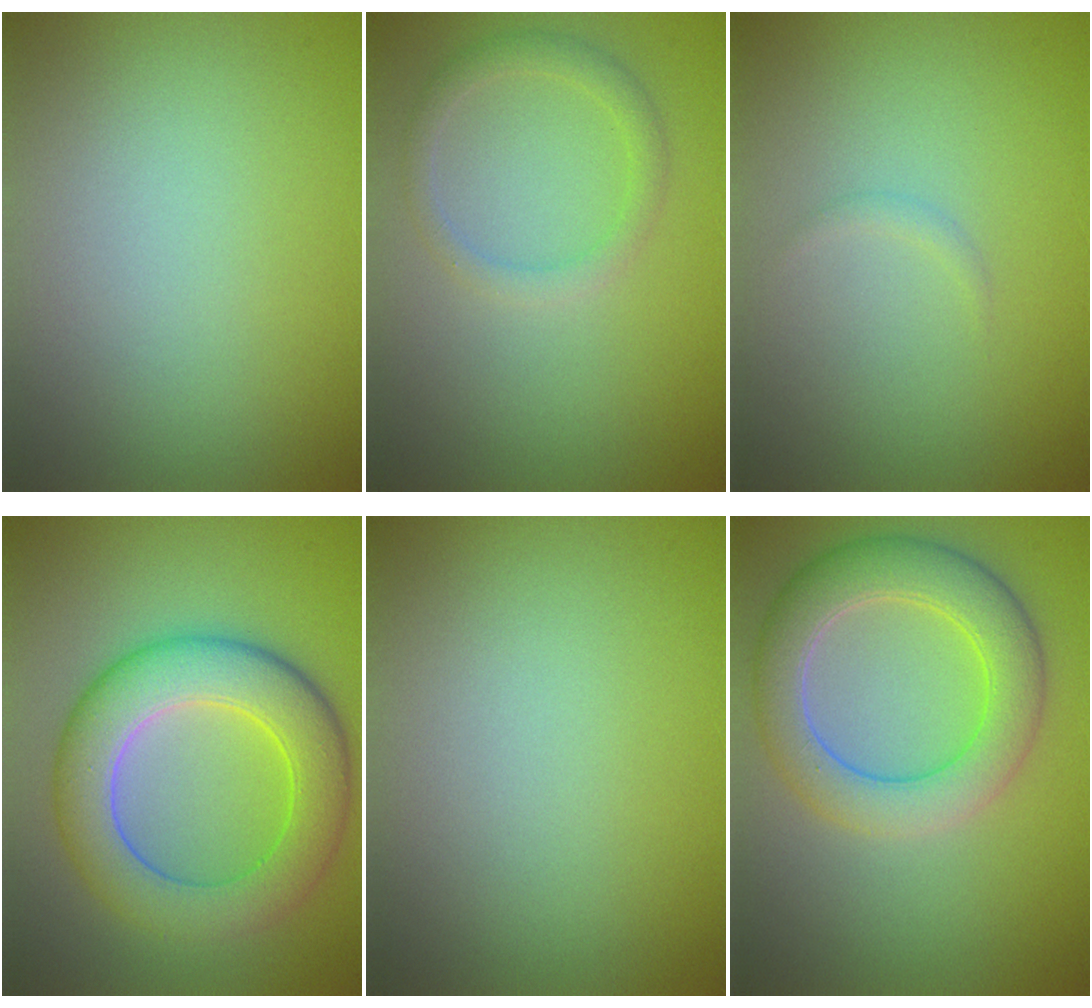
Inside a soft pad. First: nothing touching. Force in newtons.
{"total": 1.8, "press": 1.8, "slide": 0.1}
{"total": 0.6, "press": 0.6, "slide": 0.1}
{"total": 7.9, "press": 7.9, "slide": 0.1}
{"total": 0.0}
{"total": 5.9, "press": 5.9, "slide": 0.2}